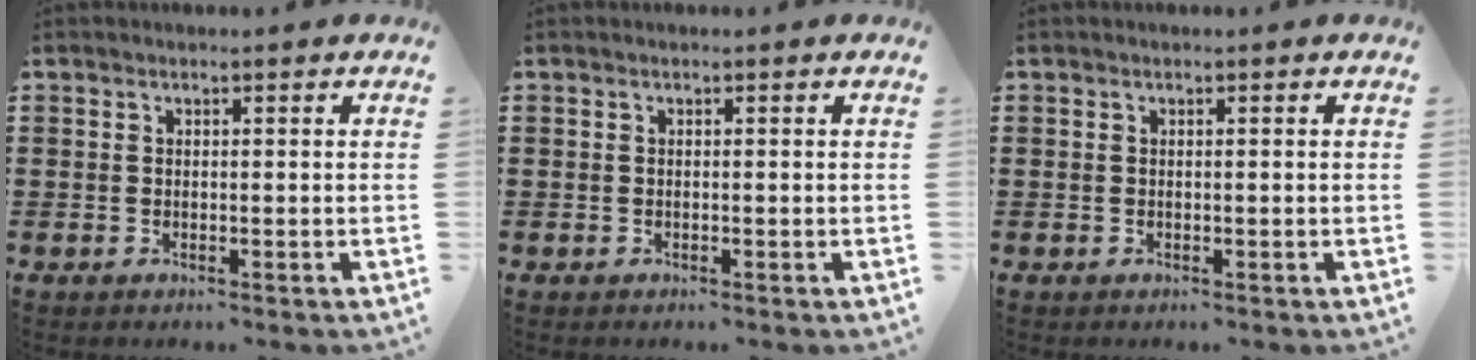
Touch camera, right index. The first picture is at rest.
{"total": 0.0}
{"total": 0.0}